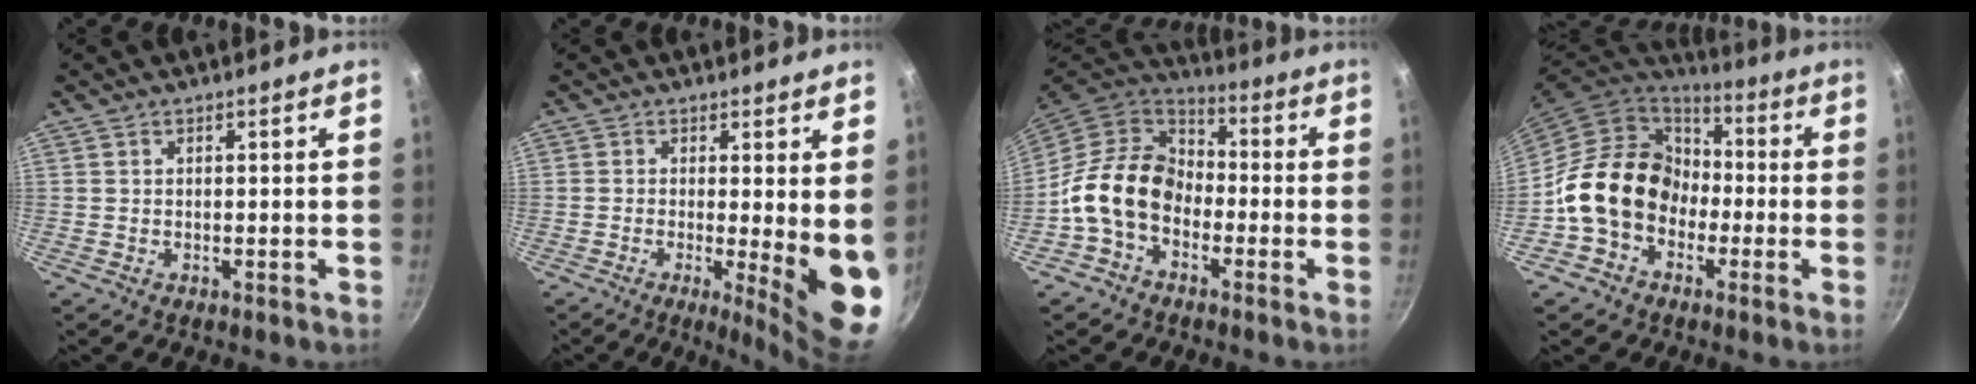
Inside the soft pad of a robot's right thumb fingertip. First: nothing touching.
{"total": 9.9, "force": [-0.6, 2.0, 9.6], "torque": [-0.116, -0.023, -0.004]}
{"total": 14.4, "force": [-3.7, 10.6, 8.9], "torque": [-0.122, 0.044, -0.092]}
{"total": 16.6, "force": [-3.0, 13.5, 9.2], "torque": [-0.119, 0.054, -0.059]}